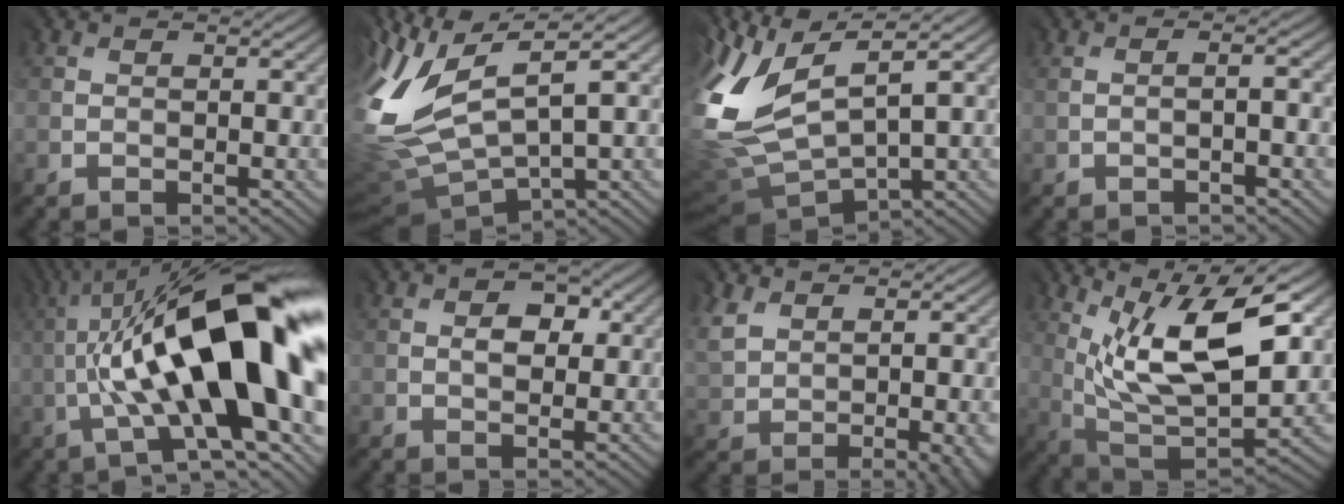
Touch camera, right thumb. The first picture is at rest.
{"total": 10.3, "force": [2.5, 4.1, 9.1], "torque": [-0.238, 0.003, 0.052]}
{"total": 9.1, "force": [2.3, 3.9, 7.9], "torque": [-0.208, 0.006, 0.046]}
{"total": 0.9, "force": [-0.7, -0.5, 0.4], "torque": [0.005, 0.005, -0.011]}
{"total": 18.6, "force": [-0.8, 5.4, 17.7], "torque": [-0.277, 0.034, -0.010]}
{"total": 2.4, "force": [1.0, 1.8, 1.2], "torque": [-0.016, -0.003, 0.019]}
{"total": 6.4, "force": [2.7, 3.7, 4.6], "torque": [-0.098, -0.008, 0.065]}
{"total": 12.9, "force": [5.4, 4.7, 10.7], "torque": [-0.198, -0.002, 0.101]}